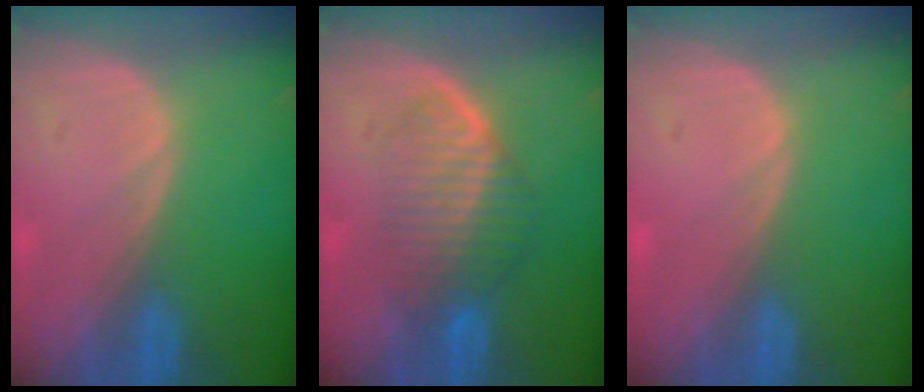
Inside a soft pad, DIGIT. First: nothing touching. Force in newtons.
{"total": 6.7, "press": 6.4, "slide": 1.7}
{"total": 0.5, "press": 0.1, "slide": 0.5}